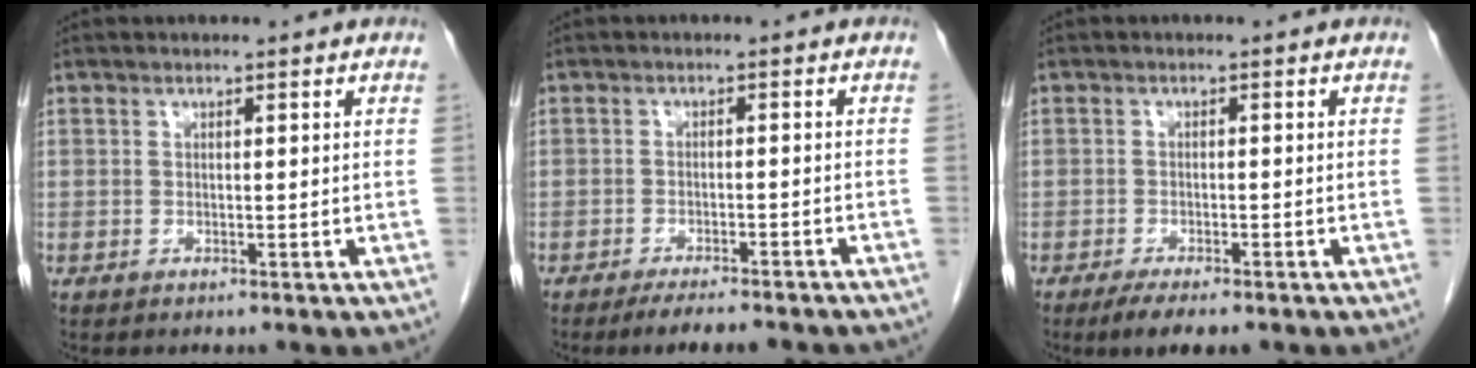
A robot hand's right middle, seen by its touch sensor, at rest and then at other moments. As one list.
[{"total": 9.1, "force": [-7.9, 1.2, 4.3], "torque": [-0.052, -0.009, -0.106]}, {"total": 4.6, "force": [-3.3, 0.9, 3.0], "torque": [-0.047, -0.010, -0.048]}]